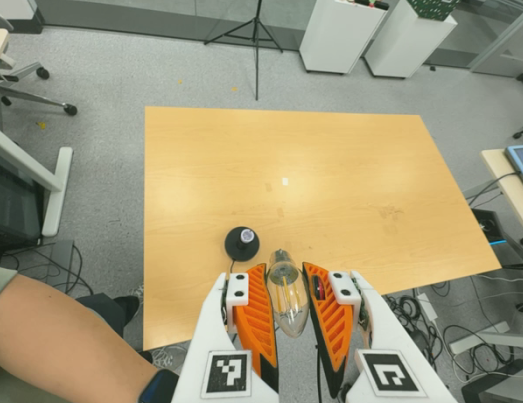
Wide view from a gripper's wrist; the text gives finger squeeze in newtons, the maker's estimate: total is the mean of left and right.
{"total": 21.3, "left": 23.3, "right": 19.3}